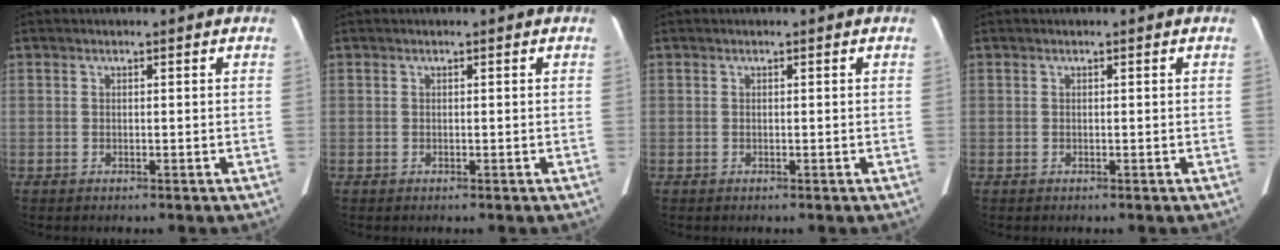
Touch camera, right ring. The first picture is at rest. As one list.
[{"total": 0.0}, {"total": 0.0}, {"total": 0.0}]